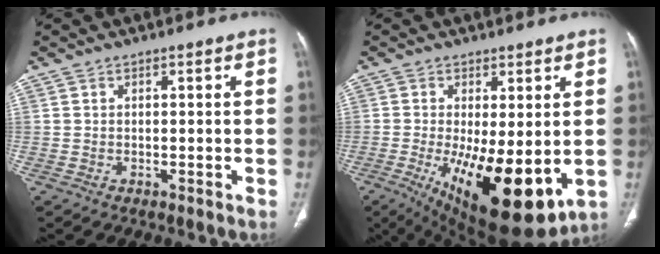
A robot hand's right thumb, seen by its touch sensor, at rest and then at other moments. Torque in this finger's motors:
{"motor_torque": [2.36, 2.65, 0.36, 0.00, 0.47]}